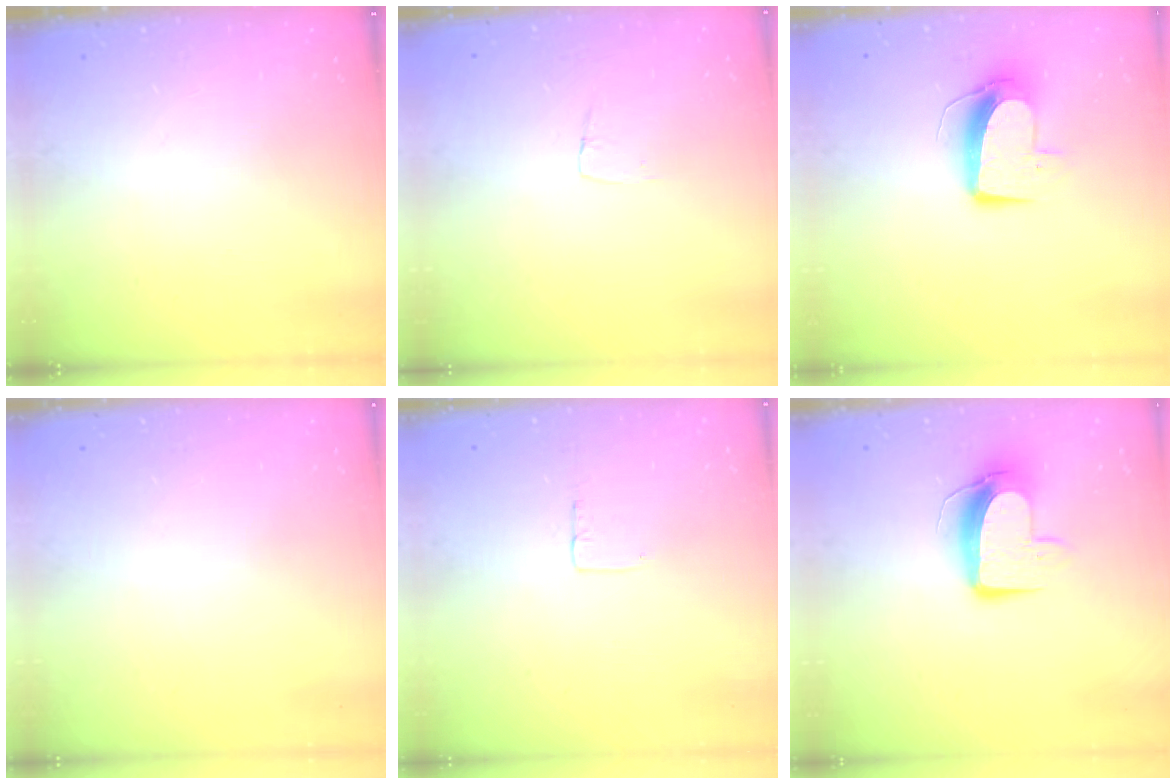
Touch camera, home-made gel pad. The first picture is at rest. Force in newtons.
{"total": 3.3, "press": 3.3, "slide": 0.2}
{"total": 10.0, "press": 10.0, "slide": 0.3}
{"total": 0.0}
{"total": 2.7, "press": 2.7, "slide": 0.1}
{"total": 10.5, "press": 10.4, "slide": 0.8}